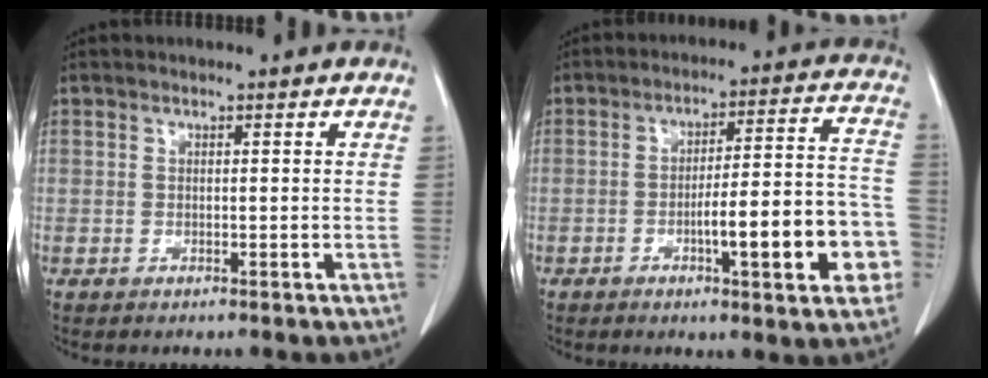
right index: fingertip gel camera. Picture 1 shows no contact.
{"total": 14.4, "force": [-4.8, 2.4, 13.4], "torque": [-0.171, 0.025, -0.063]}